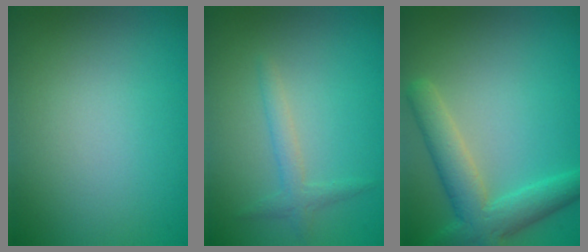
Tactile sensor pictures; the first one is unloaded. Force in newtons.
{"total": 1.7, "press": 1.7, "slide": 0.1}
{"total": 5.3, "press": 5.3, "slide": 0.3}